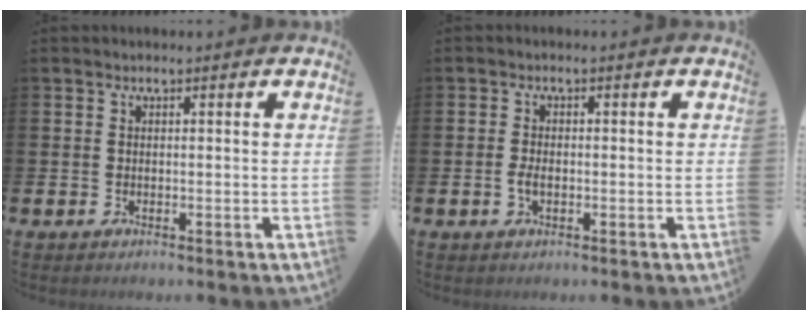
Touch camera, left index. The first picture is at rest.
{"total": 1.7, "force": [-0.4, 1.0, 1.4], "torque": [-0.024, 0.002, -0.010]}